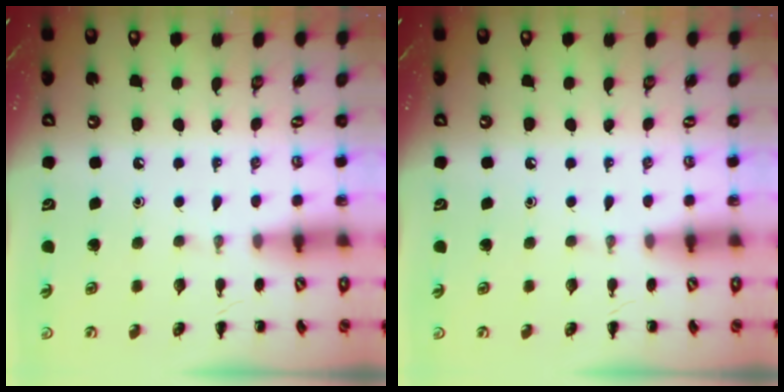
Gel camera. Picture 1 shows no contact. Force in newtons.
{"total": 0.0}